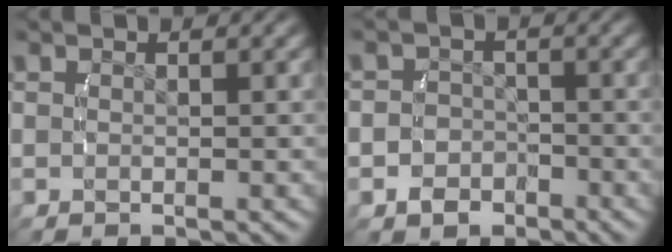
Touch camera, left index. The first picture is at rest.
{"total": 4.8, "force": [-1.9, 4.3, 0.7], "torque": [-0.021, -0.009, -0.039]}